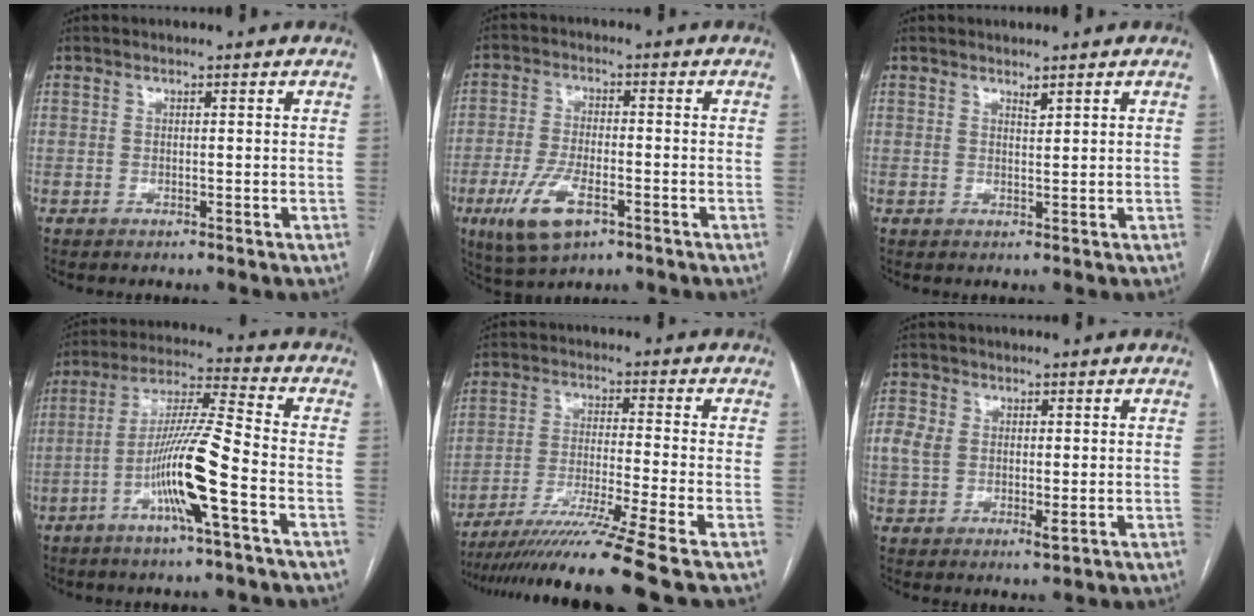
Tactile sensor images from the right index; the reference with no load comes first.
{"total": 9.1, "force": [-4.3, 3.6, 7.1], "torque": [-0.151, -0.011, -0.072]}
{"total": 0.9, "force": [0.8, 0.1, 0.4], "torque": [-0.009, -0.006, 0.015]}
{"total": 12.2, "force": [-4.5, -0.2, 11.4], "torque": [-0.217, 0.005, -0.087]}
{"total": 13.9, "force": [-11.2, -3.6, 7.4], "torque": [-0.115, -0.040, -0.186]}
{"total": 5.3, "force": [0.4, 3.8, 3.7], "torque": [-0.075, 0.003, 0.012]}